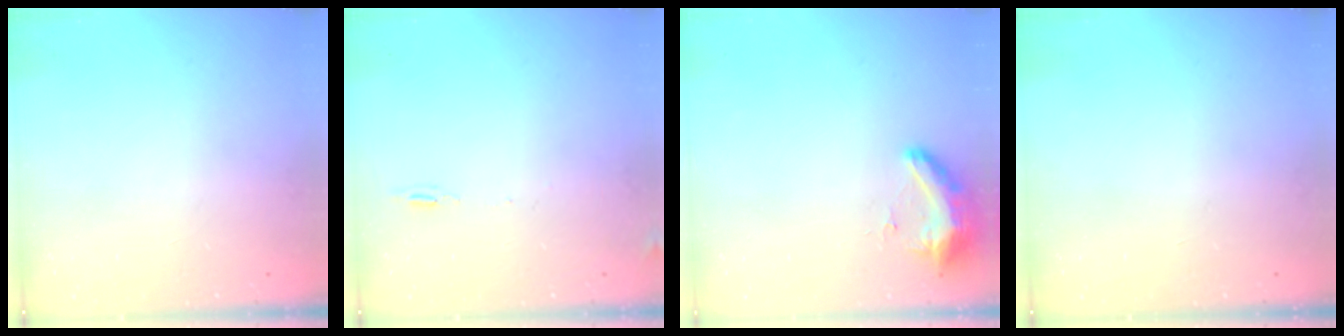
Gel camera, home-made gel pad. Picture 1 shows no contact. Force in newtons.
{"total": 5.0, "press": 4.7, "slide": 1.7}
{"total": 9.1, "press": 8.9, "slide": 1.9}
{"total": 0.0}